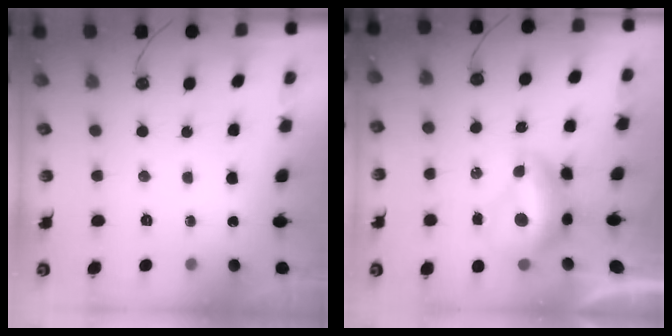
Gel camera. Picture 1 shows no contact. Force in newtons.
{"total": 2.6, "press": 2.5, "slide": 0.7}